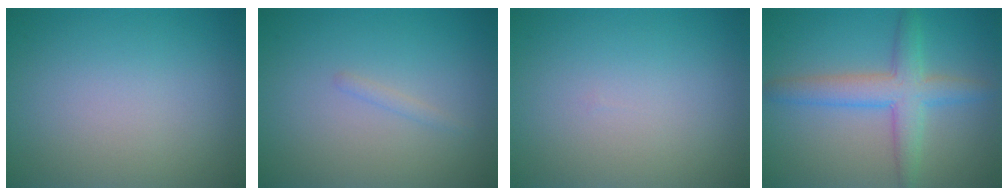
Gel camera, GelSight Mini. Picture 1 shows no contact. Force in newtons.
{"total": 0.6, "press": 0.6, "slide": 0.0}
{"total": 0.0}
{"total": 4.4, "press": 4.4, "slide": 0.2}